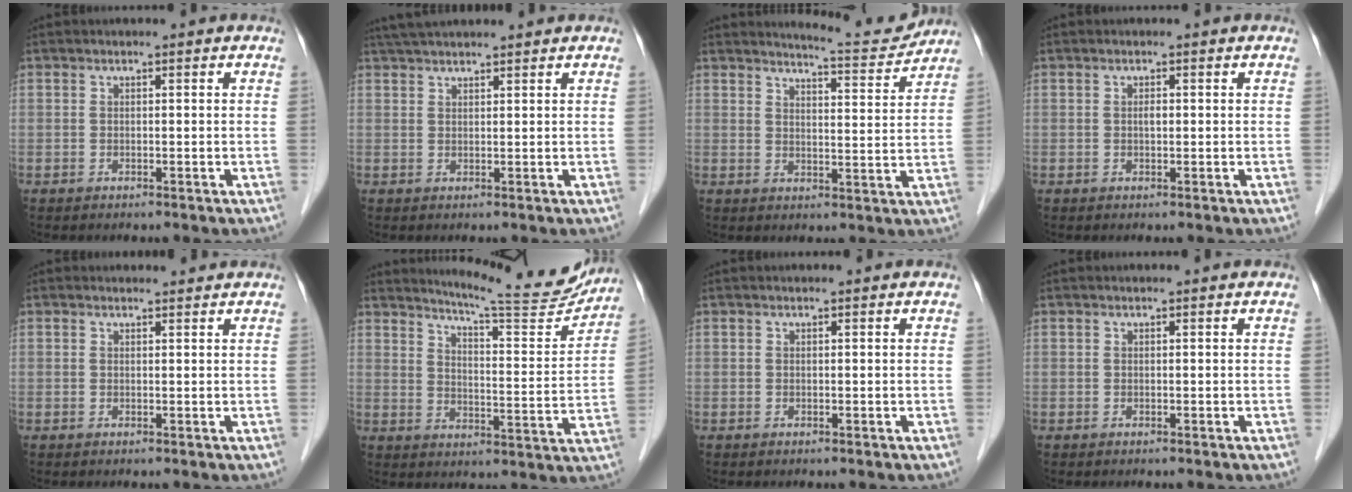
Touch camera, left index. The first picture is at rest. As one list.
[{"total": 6.2, "force": [5.6, 0.4, 2.6], "torque": [-0.042, 0.039, 0.094]}, {"total": 7.0, "force": [7.0, -0.3, 0.5], "torque": [-0.018, -0.021, 0.094]}, {"total": 0.7, "force": [0.0, 0.3, 0.7], "torque": [-0.012, -0.001, -0.001]}, {"total": 1.2, "force": [1.2, 0.2, -0.1], "torque": [-0.011, -0.002, 0.014]}, {"total": 15.6, "force": [14.9, 0.7, 4.6], "torque": [-0.069, -0.057, 0.189]}, {"total": 0.0}, {"total": 0.0}]